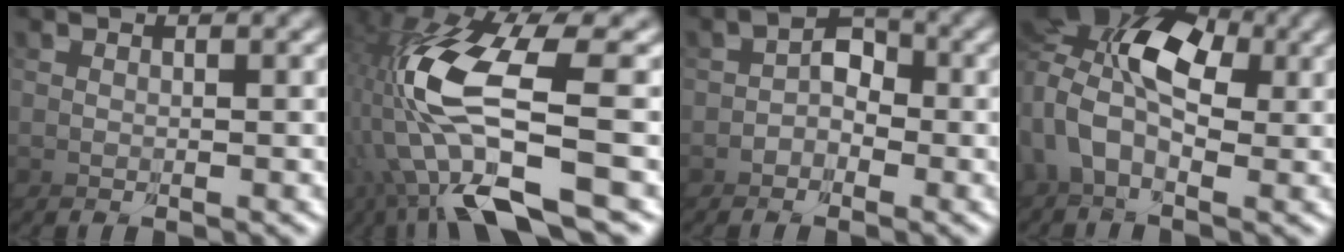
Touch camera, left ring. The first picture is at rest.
{"total": 7.0, "force": [-1.3, 2.8, 6.3], "torque": [-0.195, -0.003, -0.010]}
{"total": 4.4, "force": [-0.9, 4.3, 0.3], "torque": [-0.033, -0.015, -0.018]}
{"total": 8.5, "force": [1.8, 6.9, 4.7], "torque": [-0.116, 0.006, 0.016]}